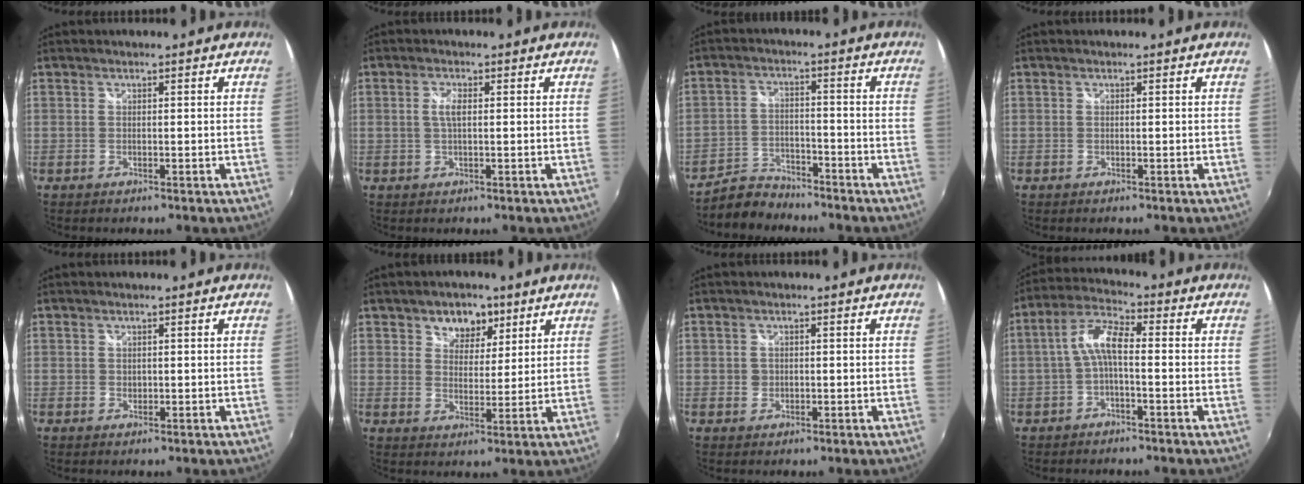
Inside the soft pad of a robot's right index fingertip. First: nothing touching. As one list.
[{"total": 2.3, "force": [0.3, 0.8, 2.2], "torque": [-0.043, 0.001, 0.003]}, {"total": 6.3, "force": [-5.8, 2.4, 0.7], "torque": [-0.030, 0.011, -0.102]}, {"total": 0.0}, {"total": 0.7, "force": [0.1, 0.6, 0.2], "torque": [0.000, 0.000, 0.003]}, {"total": 6.5, "force": [3.8, 4.5, 2.7], "torque": [-0.035, 0.008, 0.061]}, {"total": 1.7, "force": [-0.2, 1.6, 0.6], "torque": [-0.007, 0.000, -0.005]}, {"total": 6.1, "force": [-1.1, 1.9, 5.6], "torque": [-0.124, 0.019, -0.025]}]